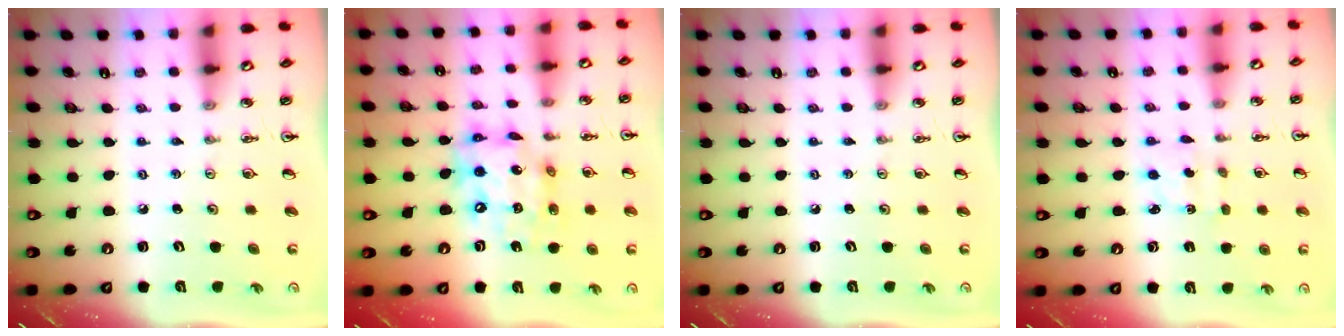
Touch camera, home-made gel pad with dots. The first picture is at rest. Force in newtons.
{"total": 14.3, "press": 14.2, "slide": 1.5}
{"total": 0.0}
{"total": 2.1, "press": 2.0, "slide": 0.7}